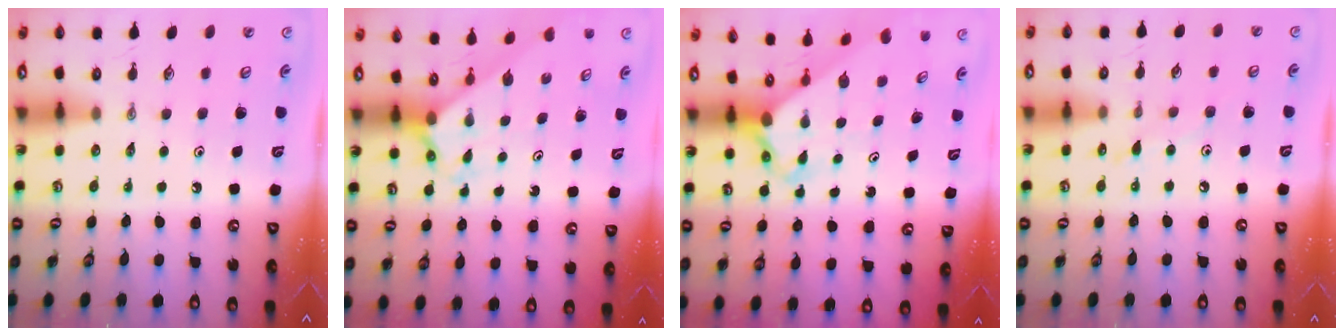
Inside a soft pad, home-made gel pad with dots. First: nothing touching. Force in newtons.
{"total": 1.8, "press": 1.8, "slide": 0.1}
{"total": 2.8, "press": 2.8, "slide": 0.1}
{"total": 5.5, "press": 5.5, "slide": 0.4}